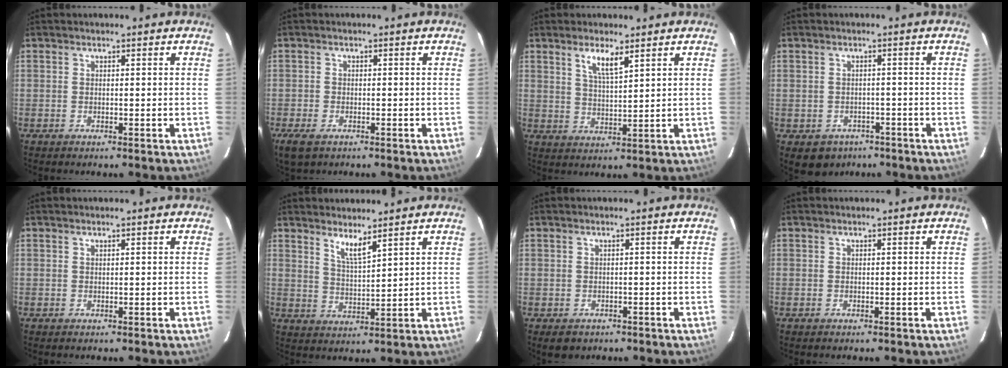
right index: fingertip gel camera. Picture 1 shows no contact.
{"total": 4.4, "force": [-2.7, 2.4, 2.5], "torque": [-0.057, -0.013, -0.050]}
{"total": 4.9, "force": [3.0, 0.9, 3.7], "torque": [-0.071, -0.003, 0.058]}
{"total": 5.8, "force": [-3.3, 4.6, 1.3], "torque": [-0.029, 0.013, -0.033]}
{"total": 0.0}
{"total": 4.4, "force": [3.5, 0.3, 2.8], "torque": [-0.053, -0.006, 0.065]}
{"total": 2.5, "force": [-1.1, 2.2, 0.7], "torque": [-0.012, -0.001, -0.010]}
{"total": 0.0}